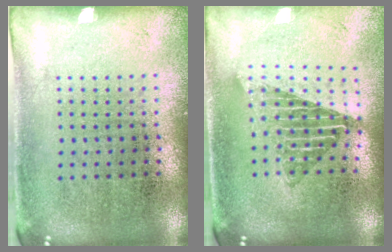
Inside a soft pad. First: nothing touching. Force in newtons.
{"total": 1.7, "press": 1.4, "slide": 1.0}